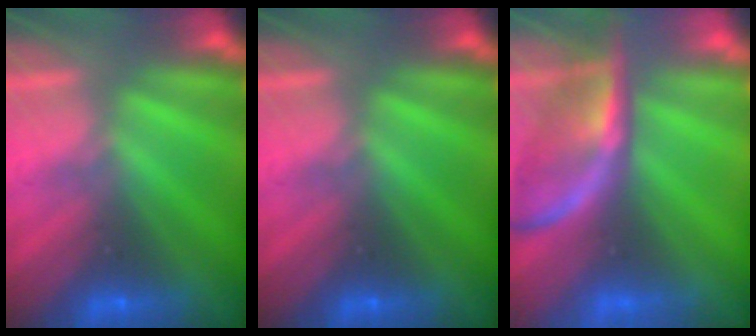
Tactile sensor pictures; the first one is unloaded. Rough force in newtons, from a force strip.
{"total": 0.0}
{"total": 2.4}